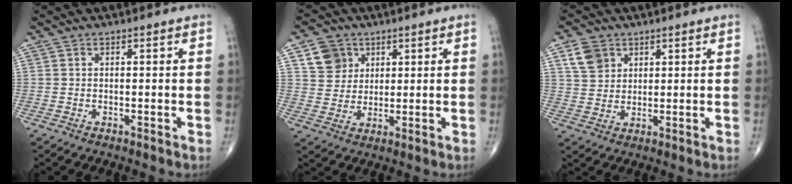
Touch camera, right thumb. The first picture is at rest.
{"total": 6.6, "force": [3.0, 5.7, 1.7], "torque": [-0.006, -0.011, 0.056]}
{"total": 5.6, "force": [2.9, 4.2, 2.2], "torque": [-0.027, -0.009, 0.058]}